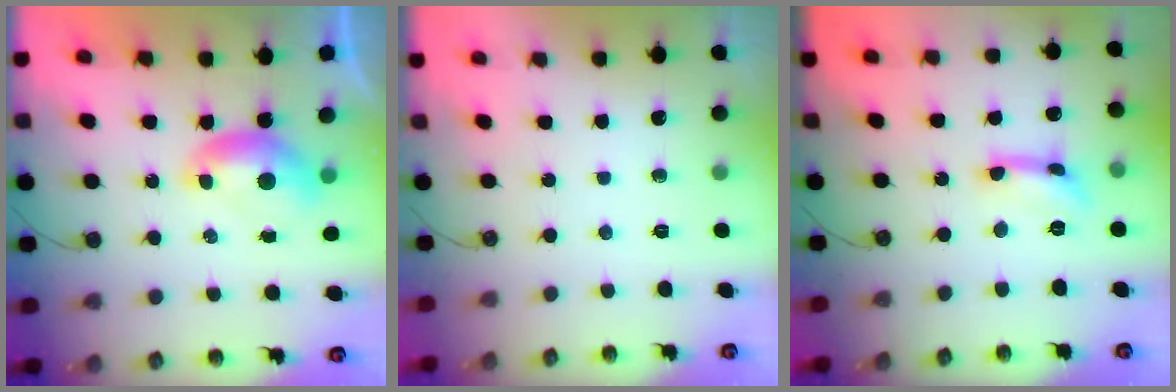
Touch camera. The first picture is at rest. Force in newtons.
{"total": 0.0}
{"total": 2.1, "press": 2.0, "slide": 0.5}